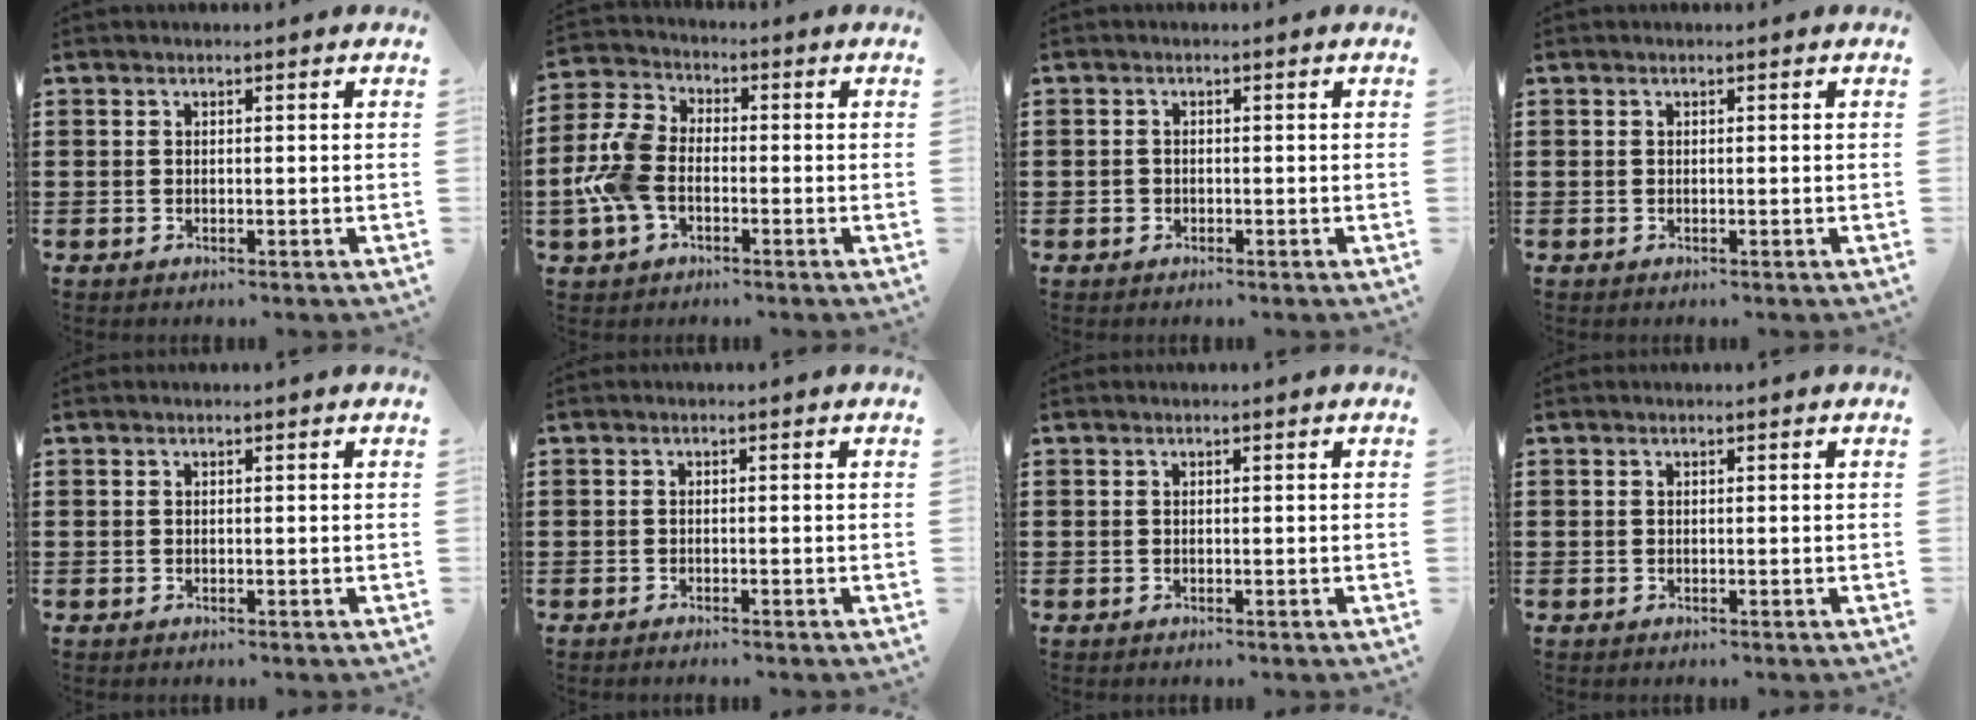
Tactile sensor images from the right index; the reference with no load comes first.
{"total": 8.0, "force": [-2.0, 5.0, 5.9], "torque": [-0.160, -0.003, -0.045]}
{"total": 0.8, "force": [-0.4, 0.6, 0.2], "torque": [-0.006, 0.001, -0.008]}
{"total": 0.0}
{"total": 0.0}
{"total": 0.8, "force": [-0.7, -0.2, 0.1], "torque": [-0.004, -0.005, -0.014]}
{"total": 0.0}
{"total": 0.0}